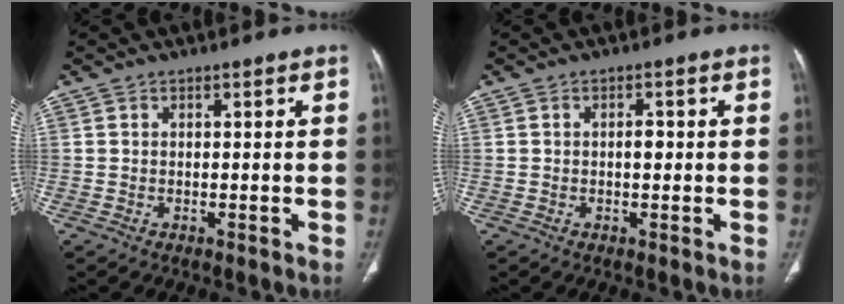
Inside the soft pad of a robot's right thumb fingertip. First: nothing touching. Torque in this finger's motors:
{"motor_torque": [0.40, 0.72, 0.72, -0.14, -0.01]}